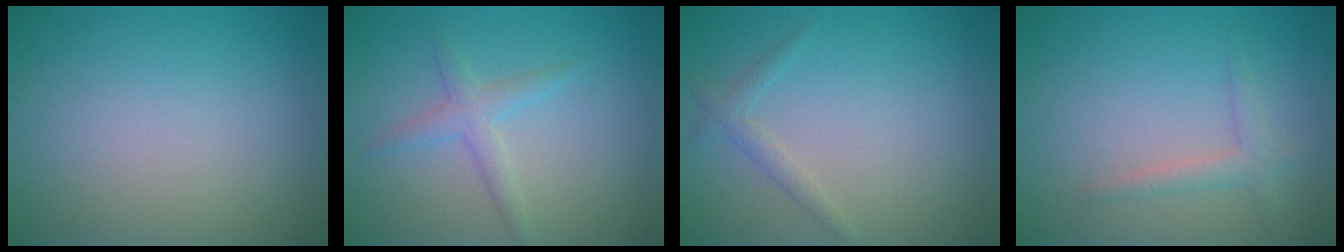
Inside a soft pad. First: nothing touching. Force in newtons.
{"total": 2.0, "press": 2.0, "slide": 0.2}
{"total": 1.3, "press": 1.3, "slide": 0.1}
{"total": 1.6, "press": 1.5, "slide": 0.1}